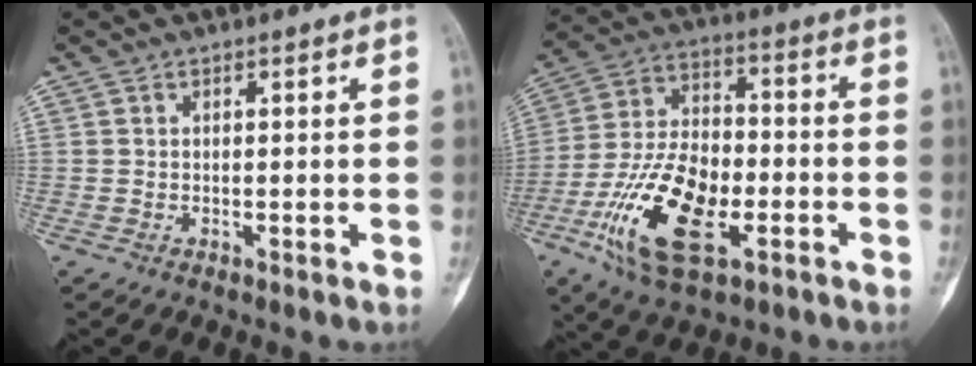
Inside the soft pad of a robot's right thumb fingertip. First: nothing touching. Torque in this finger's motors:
{"motor_torque": [0.46, 1.22, 1.92, -0.86, 0.23]}